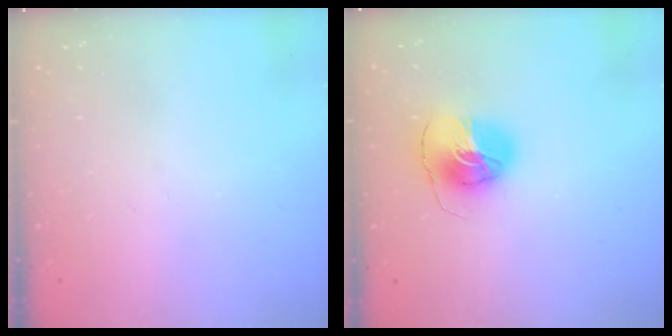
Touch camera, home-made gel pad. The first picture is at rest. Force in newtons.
{"total": 9.1, "press": 9.1, "slide": 0.8}